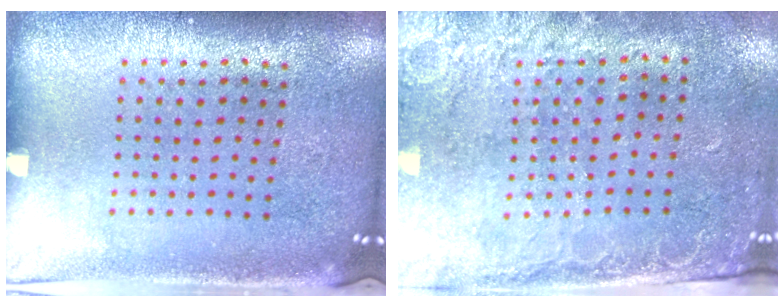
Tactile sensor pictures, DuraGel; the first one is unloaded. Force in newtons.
{"total": 2.5, "press": 2.1, "slide": 1.4}